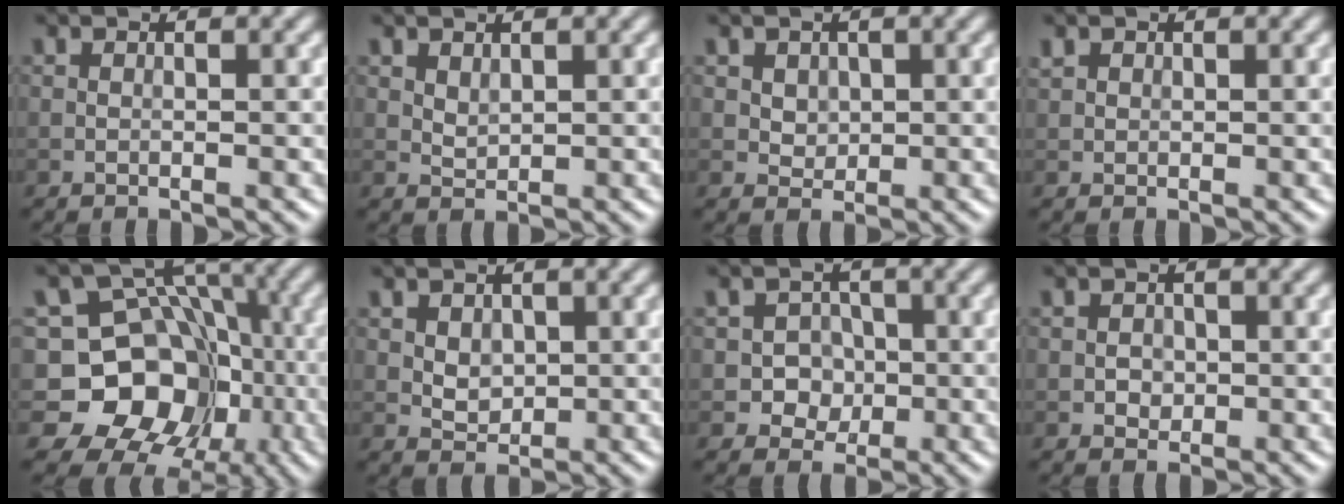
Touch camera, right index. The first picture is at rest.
{"total": 1.1, "force": [0.8, 0.6, 0.6], "torque": [-0.015, -0.002, 0.021]}
{"total": 1.7, "force": [0.6, 1.4, 0.7], "torque": [-0.015, -0.004, 0.020]}
{"total": 0.9, "force": [0.5, 0.7, 0.2], "torque": [-0.002, 0.000, 0.011]}
{"total": 11.8, "force": [-2.5, 10.1, 5.5], "torque": [-0.071, 0.012, -0.079]}
{"total": 1.9, "force": [0.4, 1.5, 1.1], "torque": [-0.021, -0.002, 0.011]}
{"total": 3.0, "force": [-0.6, 2.7, 1.1], "torque": [-0.001, 0.001, -0.023]}
{"total": 1.2, "force": [-0.1, 1.2, 0.4], "torque": [-0.002, -0.003, -0.003]}